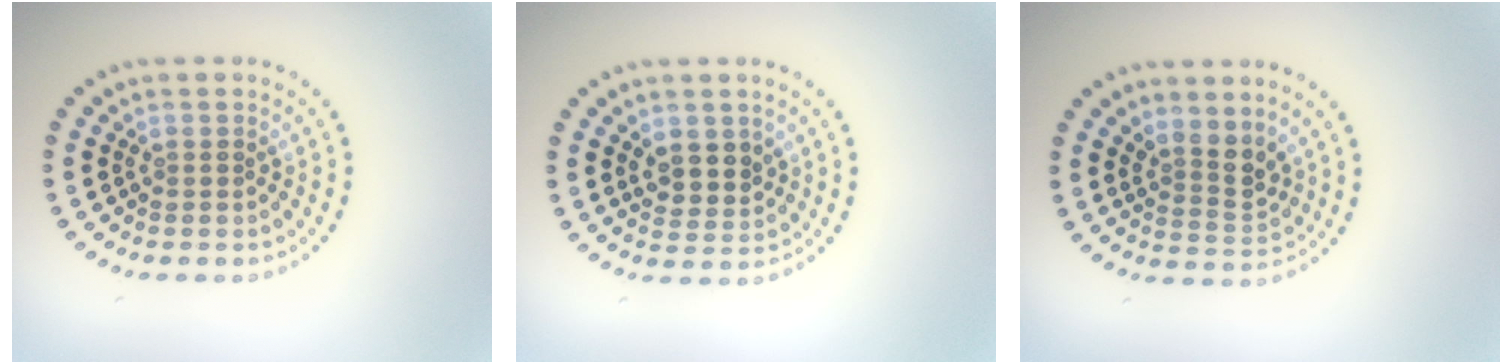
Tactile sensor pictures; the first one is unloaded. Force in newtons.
{"total": 2.5, "press": 2.3, "slide": 1.0}
{"total": 2.7, "press": 2.0, "slide": 1.8}